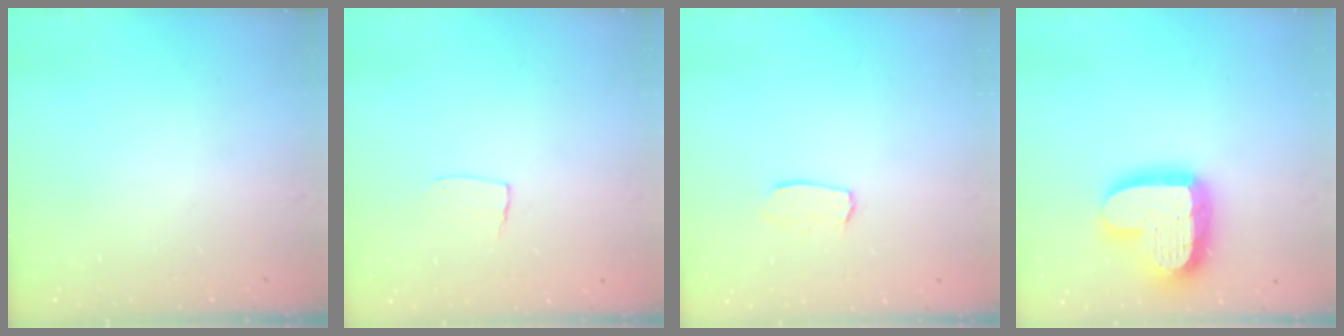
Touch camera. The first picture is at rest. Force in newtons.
{"total": 5.1, "press": 5.1, "slide": 0.4}
{"total": 5.8, "press": 5.8, "slide": 0.4}
{"total": 19.6, "press": 19.6, "slide": 1.5}